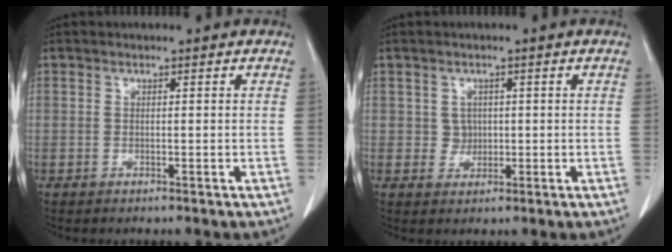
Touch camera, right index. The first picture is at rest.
{"total": 2.1, "force": [0.2, 1.9, 0.6], "torque": [-0.007, 0.002, 0.005]}